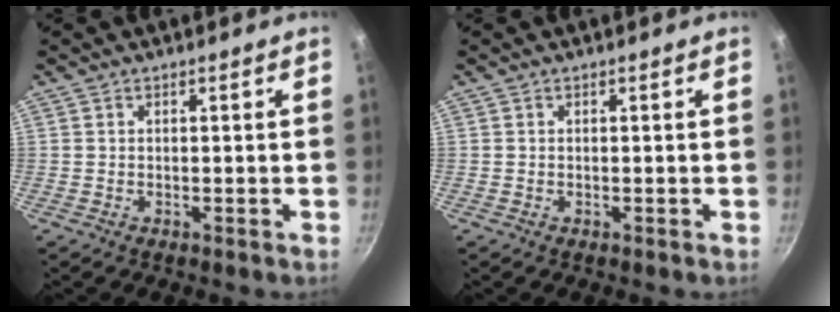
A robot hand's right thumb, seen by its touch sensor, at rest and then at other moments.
{"total": 0.0}